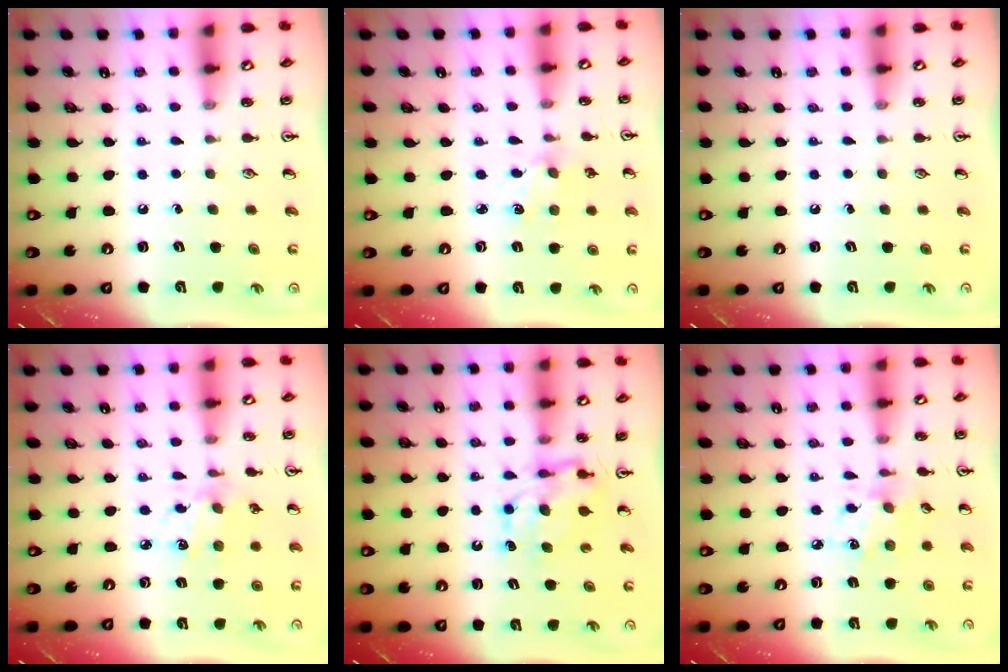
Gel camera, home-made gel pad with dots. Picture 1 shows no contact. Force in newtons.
{"total": 1.9, "press": 1.9, "slide": 0.3}
{"total": 0.0}
{"total": 4.2, "press": 4.0, "slide": 1.4}
{"total": 8.0, "press": 8.0, "slide": 0.3}
{"total": 5.3, "press": 5.1, "slide": 1.4}